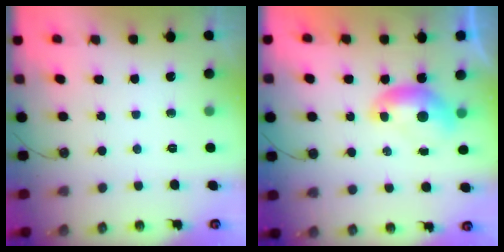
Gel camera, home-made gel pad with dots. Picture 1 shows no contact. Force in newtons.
{"total": 0.0}